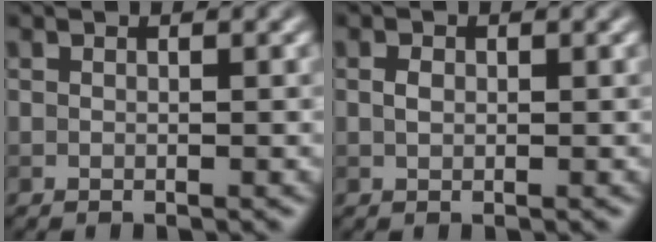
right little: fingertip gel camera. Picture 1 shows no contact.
{"total": 0.9, "force": [0.1, 0.6, 0.6], "torque": [-0.014, 0.001, 0.002]}